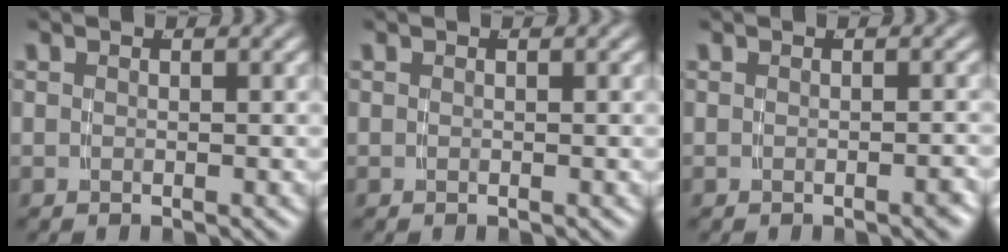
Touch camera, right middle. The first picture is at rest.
{"total": 0.0}
{"total": 0.6, "force": [-0.5, 0.0, 0.4], "torque": [-0.003, 0.006, -0.010]}